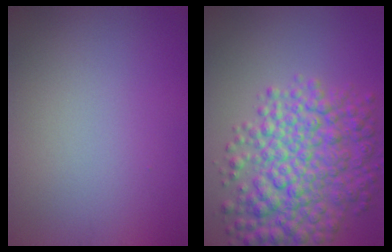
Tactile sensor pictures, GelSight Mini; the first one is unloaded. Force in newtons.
{"total": 8.2, "press": 8.2, "slide": 0.2}